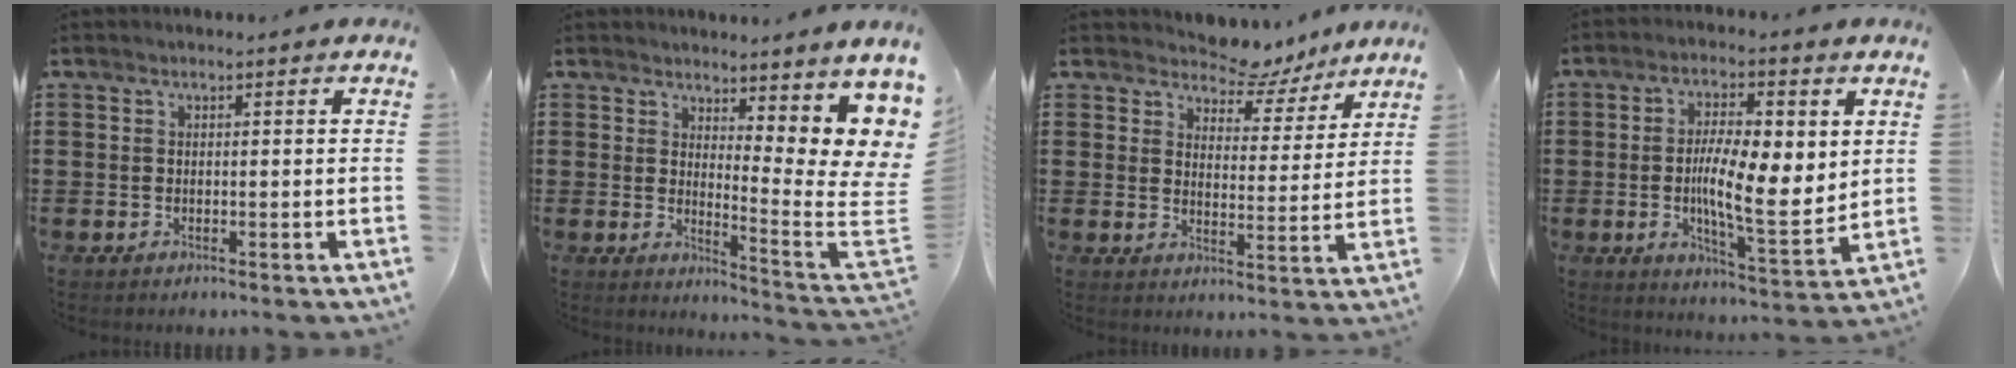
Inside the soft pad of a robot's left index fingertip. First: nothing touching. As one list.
[{"total": 6.5, "force": [5.0, 1.0, 4.0], "torque": [-0.065, -0.056, 0.086]}, {"total": 6.2, "force": [5.9, 1.9, 0.5], "torque": [-0.033, -0.036, 0.105]}, {"total": 9.8, "force": [0.7, 3.4, 9.1], "torque": [-0.144, -0.013, 0.009]}]